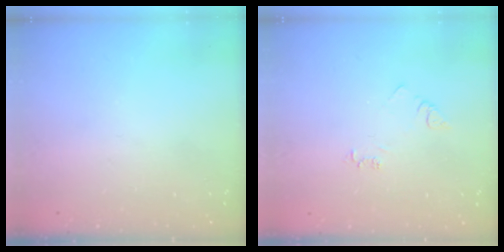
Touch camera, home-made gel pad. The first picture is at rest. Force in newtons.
{"total": 3.9, "press": 3.9, "slide": 0.5}